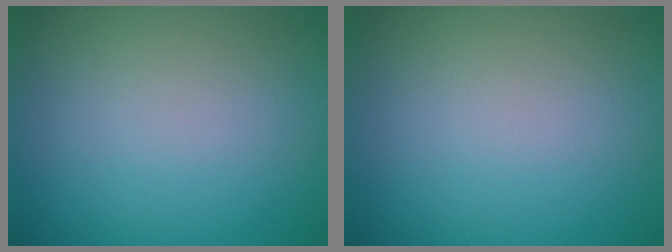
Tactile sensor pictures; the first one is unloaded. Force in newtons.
{"total": 0.0}